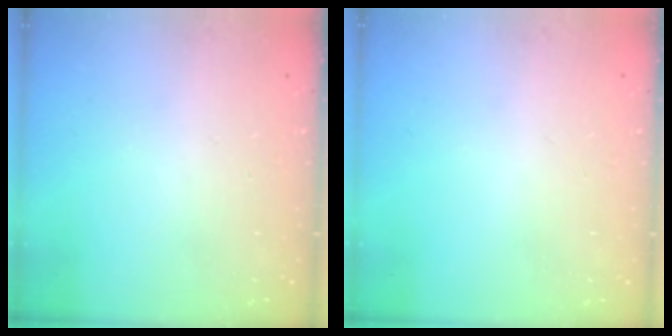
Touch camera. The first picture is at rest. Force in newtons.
{"total": 0.0}